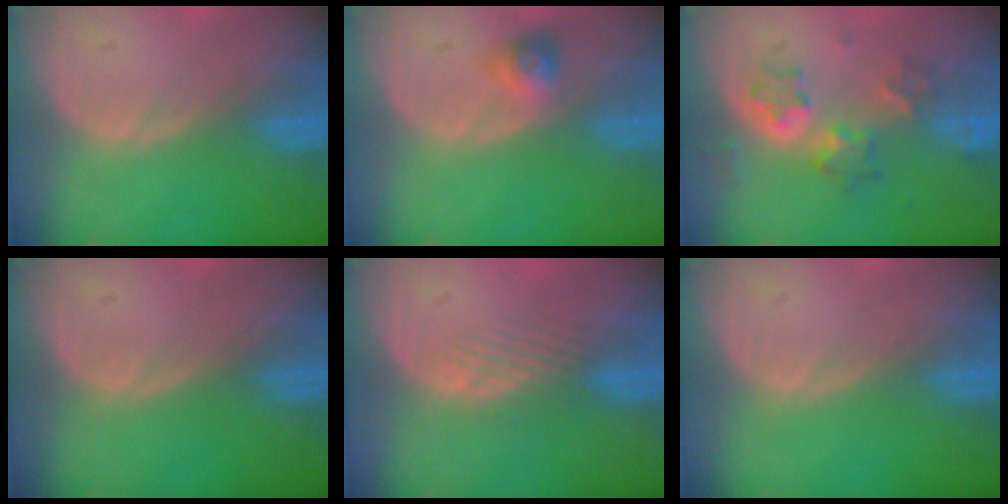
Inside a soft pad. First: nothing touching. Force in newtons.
{"total": 2.9, "press": 2.7, "slide": 1.2}
{"total": 6.1, "press": 5.6, "slide": 2.5}
{"total": 0.0}
{"total": 2.9, "press": 2.3, "slide": 1.8}
{"total": 0.0}